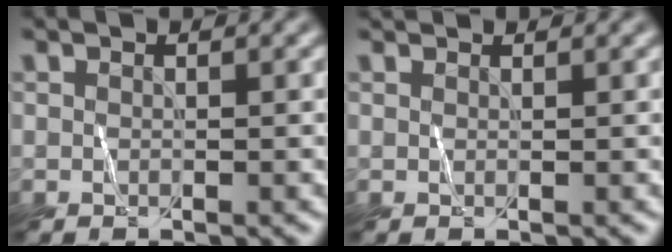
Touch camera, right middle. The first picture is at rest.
{"total": 2.0, "force": [1.8, 0.5, 0.7], "torque": [-0.014, 0.010, 0.020]}